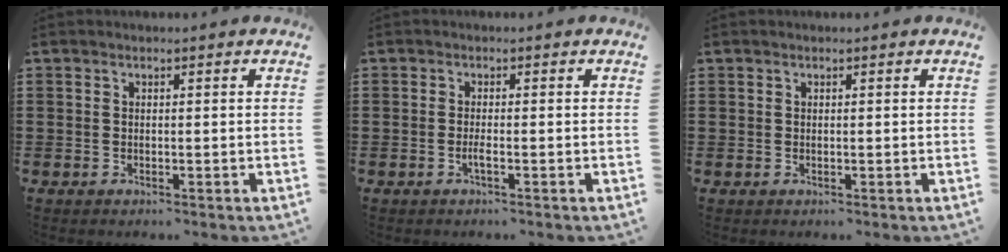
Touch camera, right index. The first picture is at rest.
{"total": 1.6, "force": [-0.7, 0.1, 1.5], "torque": [-0.033, -0.005, -0.014]}
{"total": 0.0}